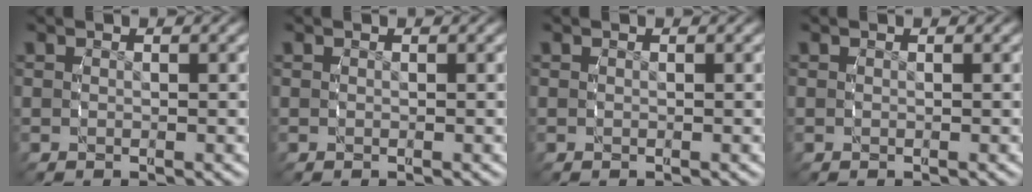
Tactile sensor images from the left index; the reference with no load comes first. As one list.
[{"total": 0.0}, {"total": 0.0}, {"total": 0.0}]